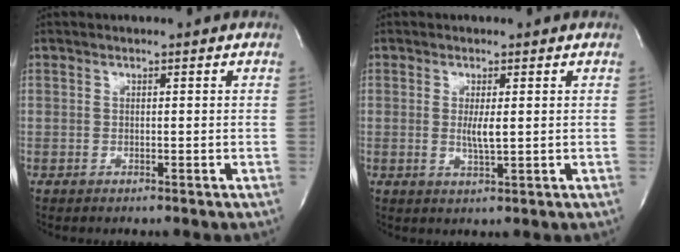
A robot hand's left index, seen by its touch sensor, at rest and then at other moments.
{"total": 2.6, "force": [0.1, 0.2, 2.6], "torque": [-0.055, -0.009, 0.003]}